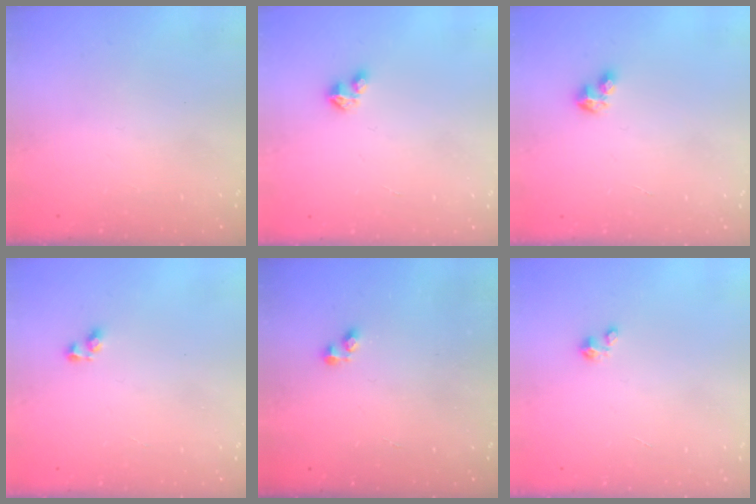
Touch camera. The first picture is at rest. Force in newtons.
{"total": 2.1, "press": 2.1, "slide": 0.2}
{"total": 3.2, "press": 3.2, "slide": 0.4}
{"total": 3.2, "press": 3.1, "slide": 0.6}
{"total": 2.3, "press": 2.2, "slide": 0.3}
{"total": 0.8, "press": 0.7, "slide": 0.3}